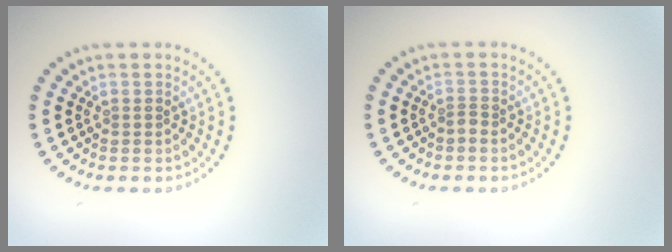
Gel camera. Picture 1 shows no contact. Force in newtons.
{"total": 0.9, "press": 0.5, "slide": 0.7}